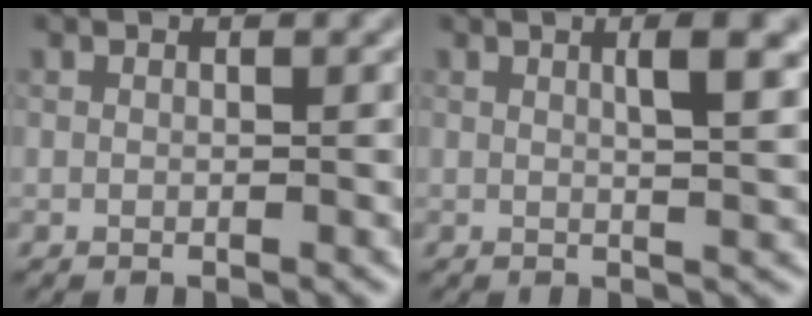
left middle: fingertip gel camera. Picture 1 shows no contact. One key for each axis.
{"total": 4.6, "fx": 1.5, "fy": 1.4, "fz": 4.1, "tx": -0.039, "ty": 0.011, "tz": 0.015}